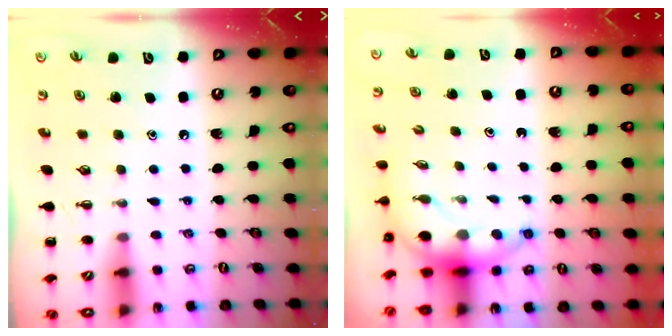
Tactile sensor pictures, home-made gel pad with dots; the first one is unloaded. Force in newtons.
{"total": 6.6, "press": 6.4, "slide": 1.4}